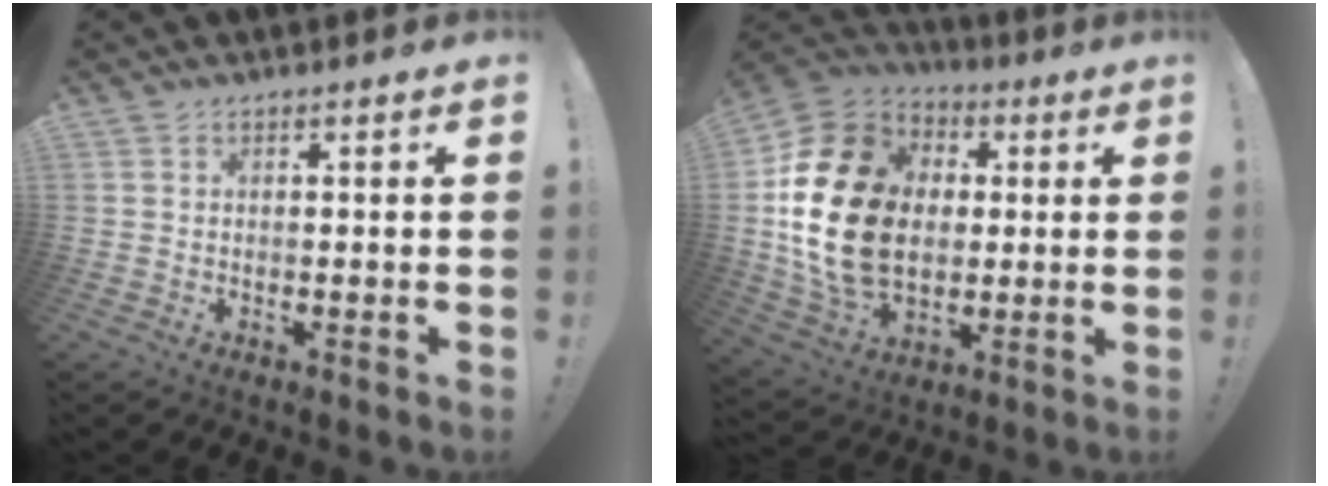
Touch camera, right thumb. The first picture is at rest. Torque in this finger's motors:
{"motor_torque": [0.70, 1.79, 1.99, 0.26, 0.73]}